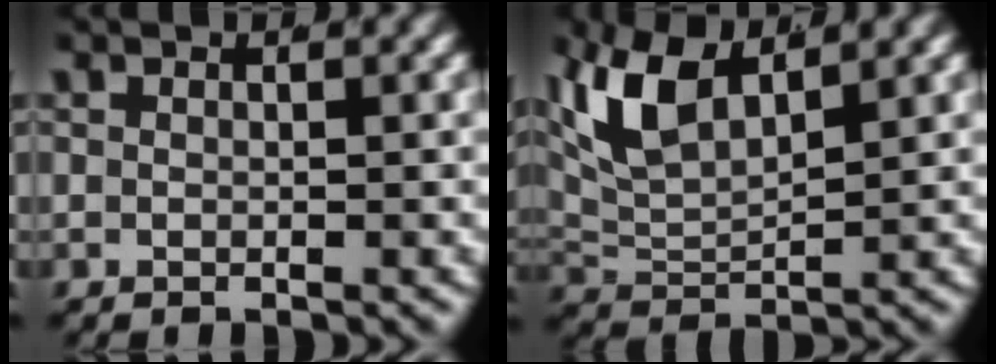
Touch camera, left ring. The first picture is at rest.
{"total": 6.5, "force": [2.4, 3.9, 4.5], "torque": [-0.119, -0.014, 0.051]}